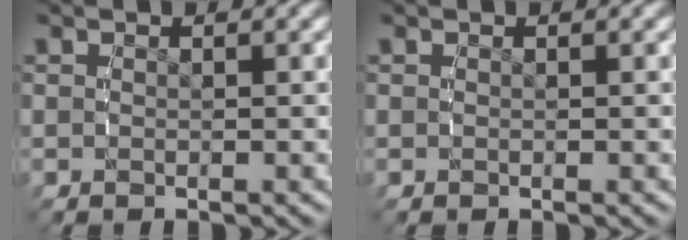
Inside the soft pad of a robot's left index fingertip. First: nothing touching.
{"total": 0.0}